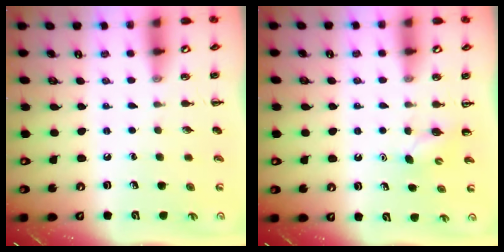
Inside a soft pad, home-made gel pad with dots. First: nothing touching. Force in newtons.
{"total": 2.3, "press": 2.2, "slide": 0.7}